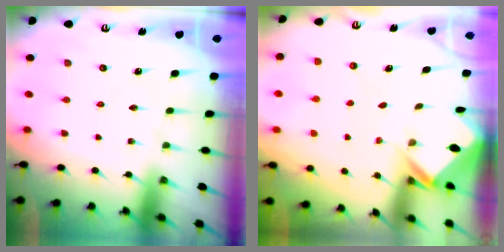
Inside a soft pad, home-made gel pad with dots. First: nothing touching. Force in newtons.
{"total": 2.4, "press": 2.4, "slide": 0.1}